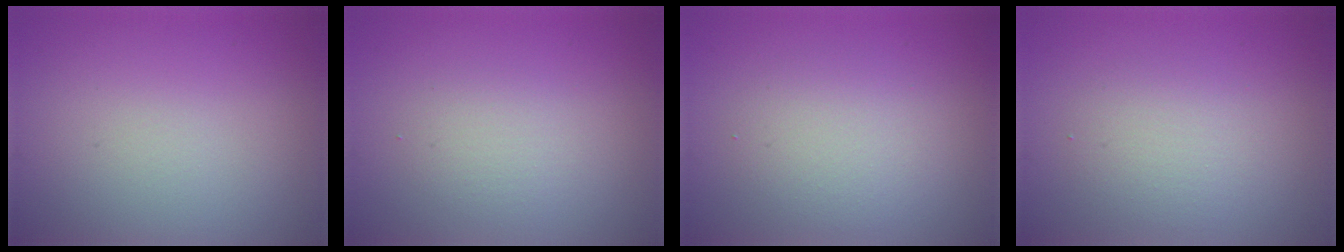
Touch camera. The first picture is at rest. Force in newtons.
{"total": 2.0, "press": 2.0, "slide": 0.0}
{"total": 3.1, "press": 3.1, "slide": 0.2}
{"total": 2.5, "press": 2.5, "slide": 0.1}